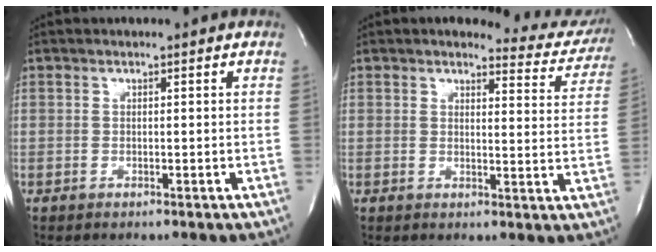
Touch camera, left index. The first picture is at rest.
{"total": 8.5, "force": [8.2, 2.0, 0.6], "torque": [0.012, -0.044, 0.070]}